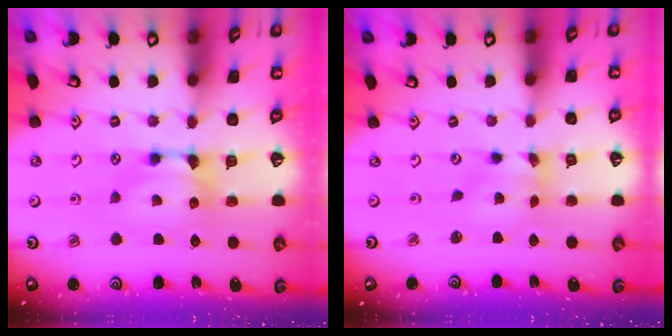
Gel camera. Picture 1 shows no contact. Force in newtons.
{"total": 2.7, "press": 2.4, "slide": 1.3}